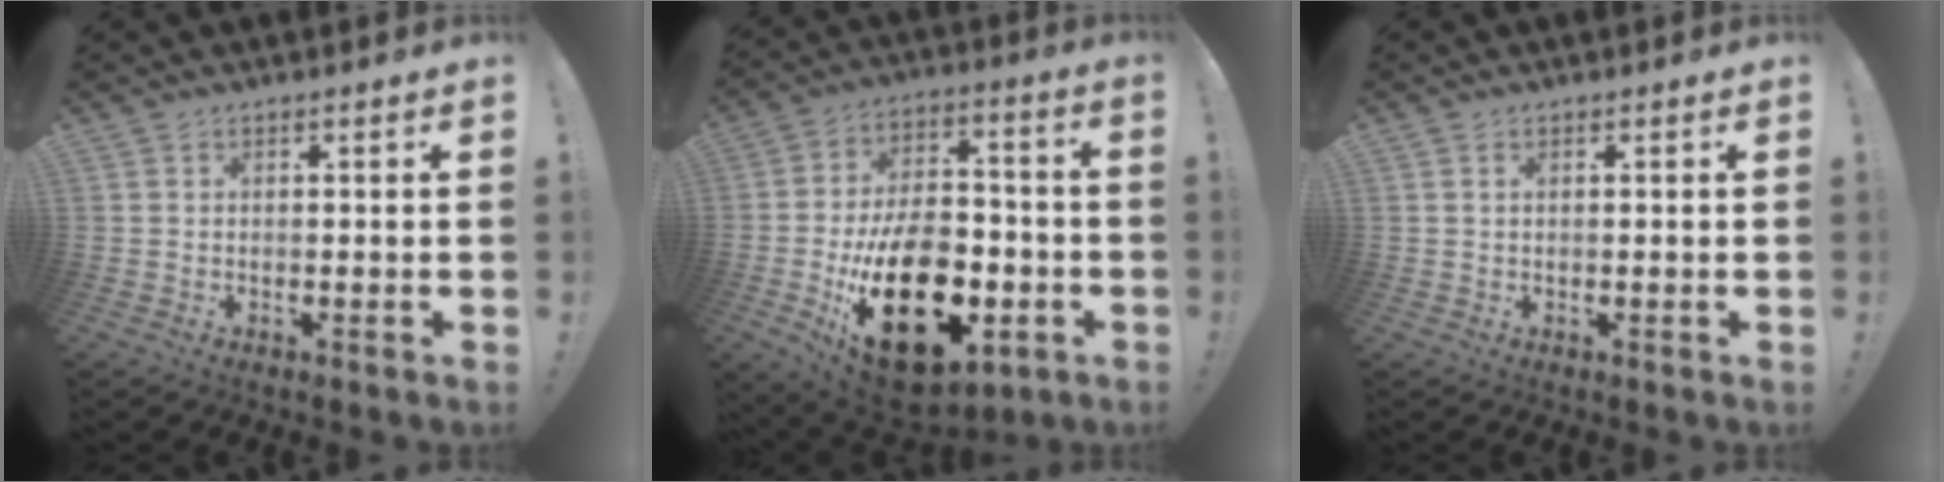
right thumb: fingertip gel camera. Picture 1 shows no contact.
{"total": 27.2, "force": [-8.3, 16.5, 20.0], "torque": [-0.328, 0.049, -0.114]}
{"total": 0.5, "force": [0.3, 0.3, 0.3], "torque": [-0.008, 0.002, 0.005]}